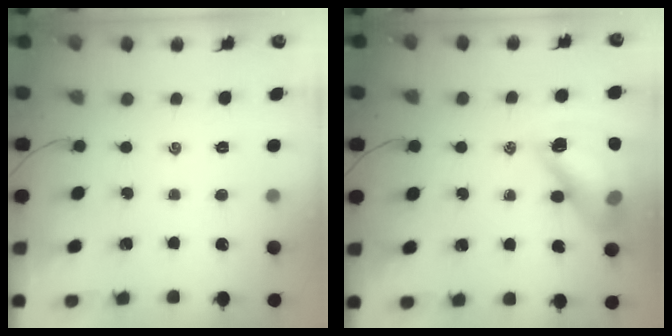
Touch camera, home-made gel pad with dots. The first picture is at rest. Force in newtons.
{"total": 16.6, "press": 16.5, "slide": 2.6}